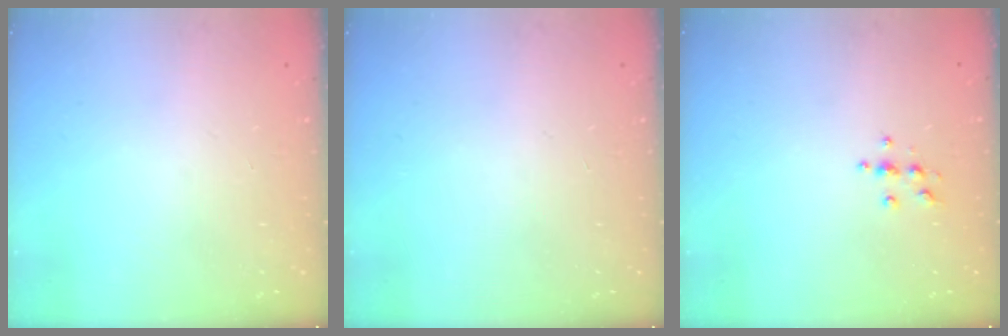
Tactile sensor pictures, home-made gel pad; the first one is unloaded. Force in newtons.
{"total": 0.0}
{"total": 3.9, "press": 3.9, "slide": 0.5}